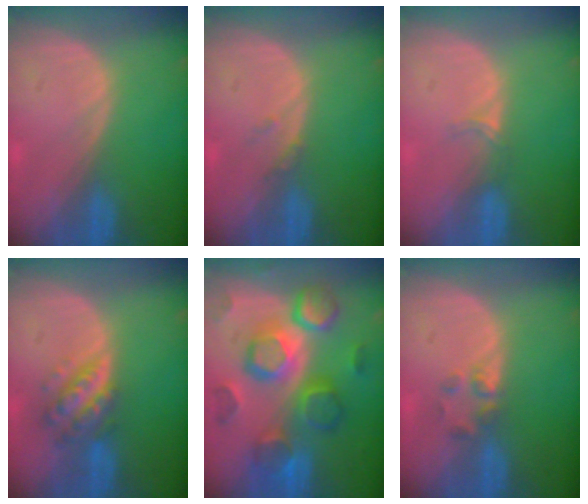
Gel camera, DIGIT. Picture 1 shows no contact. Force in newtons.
{"total": 1.0, "press": 1.0, "slide": 0.2}
{"total": 1.6, "press": 1.3, "slide": 1.1}
{"total": 6.0, "press": 5.5, "slide": 2.5}
{"total": 12.3, "press": 12.3, "slide": 1.0}
{"total": 2.3, "press": 2.2, "slide": 0.8}